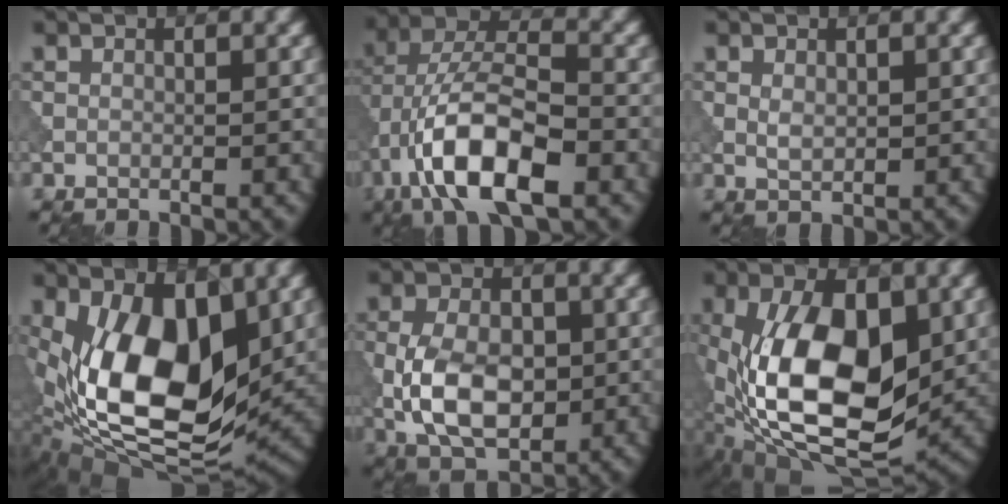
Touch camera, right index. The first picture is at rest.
{"total": 10.6, "force": [-4.4, 4.3, 8.6], "torque": [-0.160, 0.014, -0.085]}
{"total": 1.4, "force": [0.3, 0.8, 1.1], "torque": [-0.023, -0.002, 0.008]}
{"total": 12.2, "force": [1.1, 6.4, 10.3], "torque": [-0.180, -0.013, 0.019]}
{"total": 7.4, "force": [-1.2, 4.5, 5.8], "torque": [-0.116, -0.003, -0.026]}
{"total": 13.8, "force": [-0.4, 7.2, 11.8], "torque": [-0.217, -0.006, -0.009]}